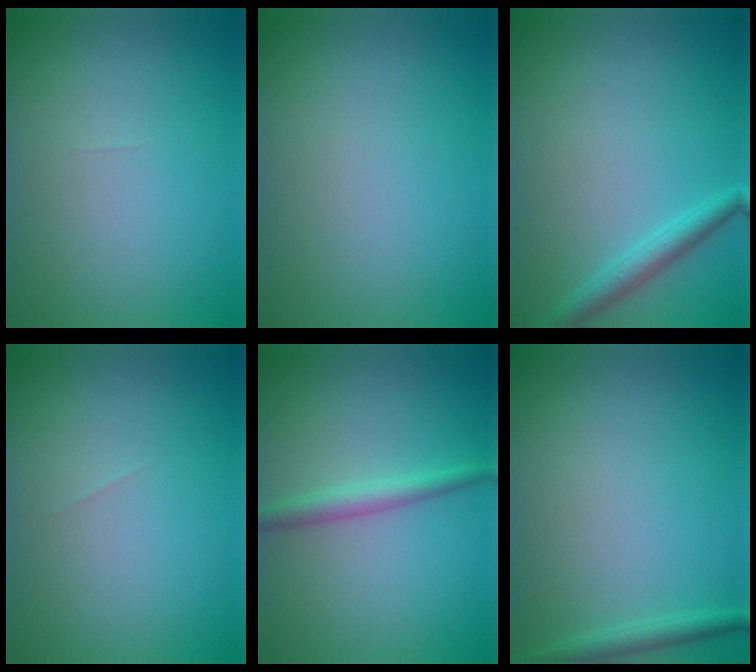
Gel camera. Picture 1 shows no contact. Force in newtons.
{"total": 0.0}
{"total": 2.5, "press": 2.5, "slide": 0.1}
{"total": 0.0}
{"total": 2.2, "press": 2.2, "slide": 0.1}
{"total": 1.6, "press": 1.6, "slide": 0.1}